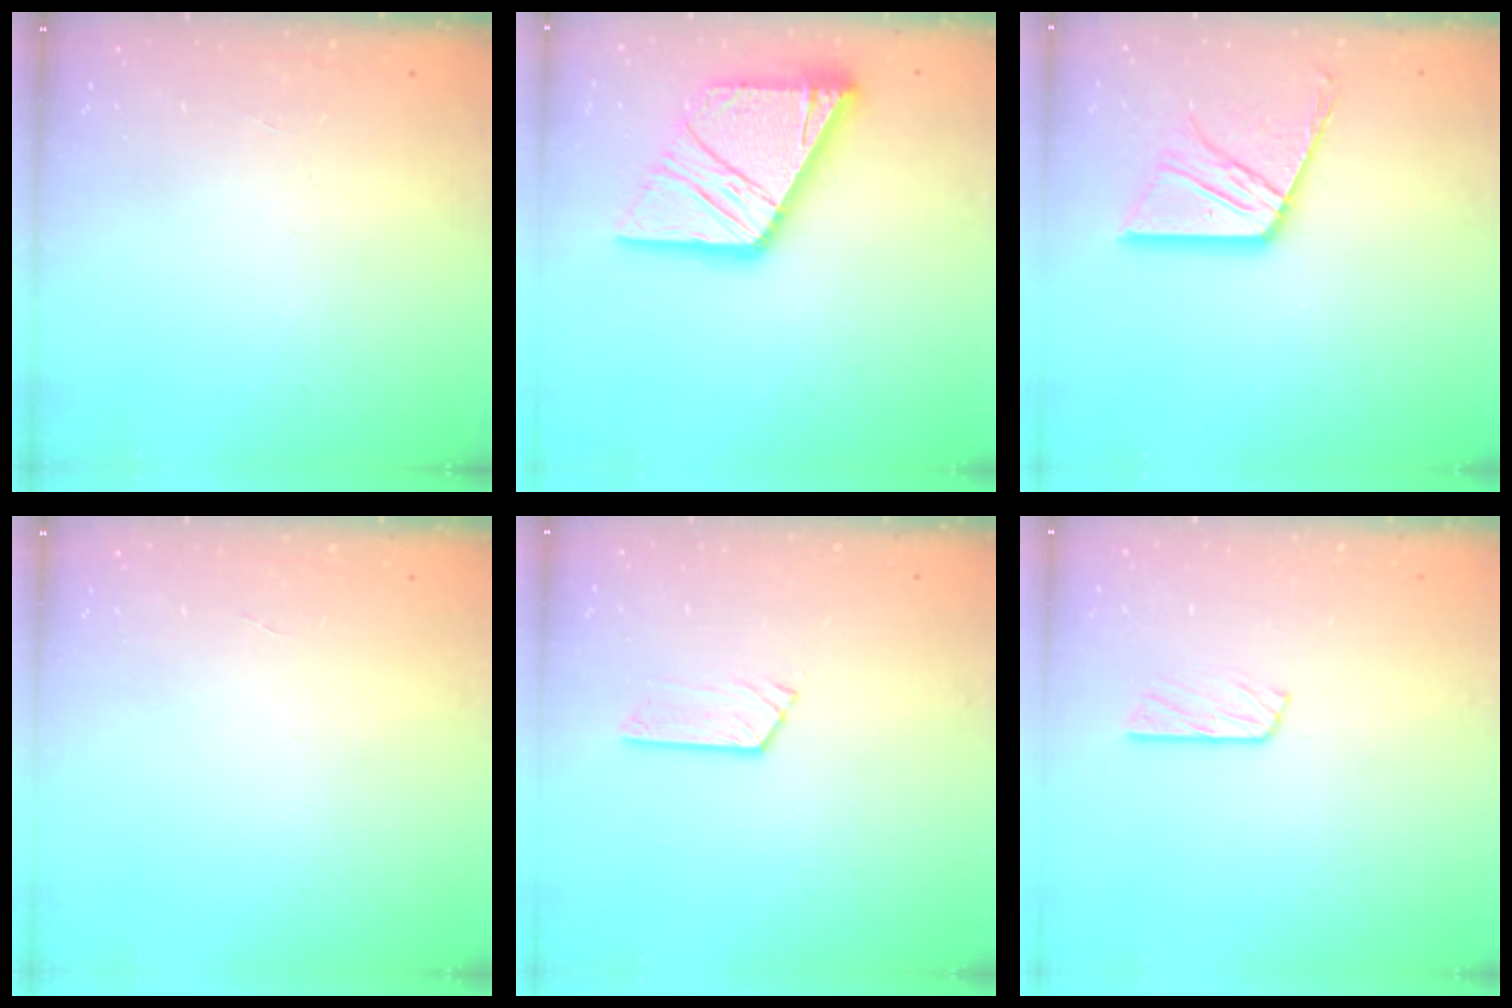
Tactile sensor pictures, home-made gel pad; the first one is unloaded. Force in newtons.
{"total": 19.7, "press": 19.6, "slide": 2.3}
{"total": 14.7, "press": 14.7, "slide": 1.4}
{"total": 0.0}
{"total": 4.8, "press": 4.8, "slide": 0.4}
{"total": 3.6, "press": 3.6, "slide": 0.4}